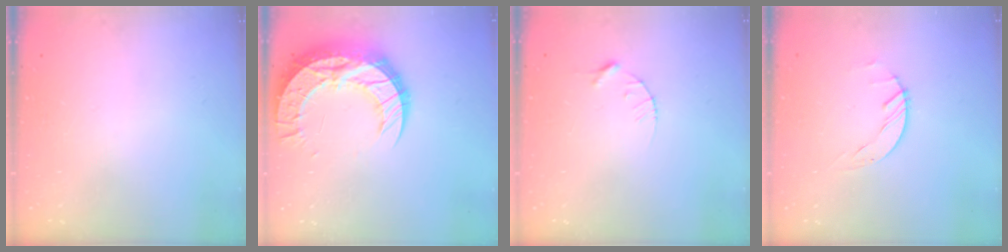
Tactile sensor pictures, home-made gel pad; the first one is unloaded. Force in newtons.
{"total": 17.5, "press": 17.4, "slide": 1.4}
{"total": 3.1, "press": 3.1, "slide": 0.4}
{"total": 1.5, "press": 1.4, "slide": 0.1}